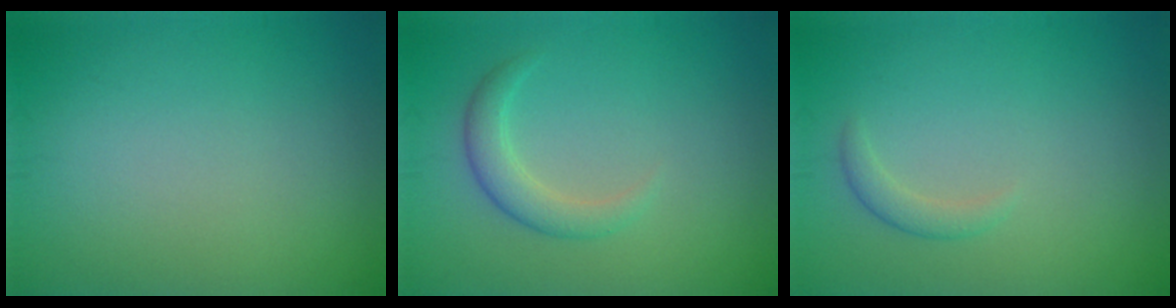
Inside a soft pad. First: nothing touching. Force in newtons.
{"total": 2.4, "press": 2.4, "slide": 0.1}
{"total": 1.3, "press": 1.3, "slide": 0.1}